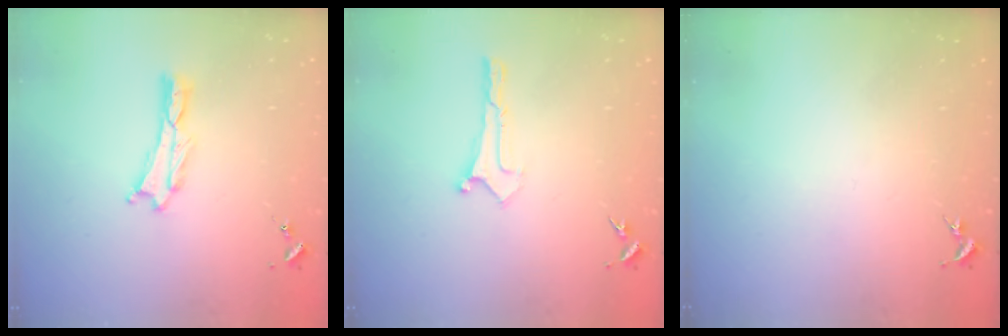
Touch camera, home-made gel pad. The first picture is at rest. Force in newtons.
{"total": 0.0}
{"total": 0.0}